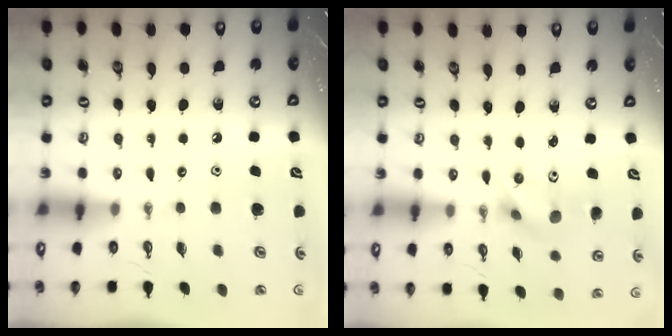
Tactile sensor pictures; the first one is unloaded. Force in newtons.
{"total": 6.6, "press": 3.1, "slide": 5.8}